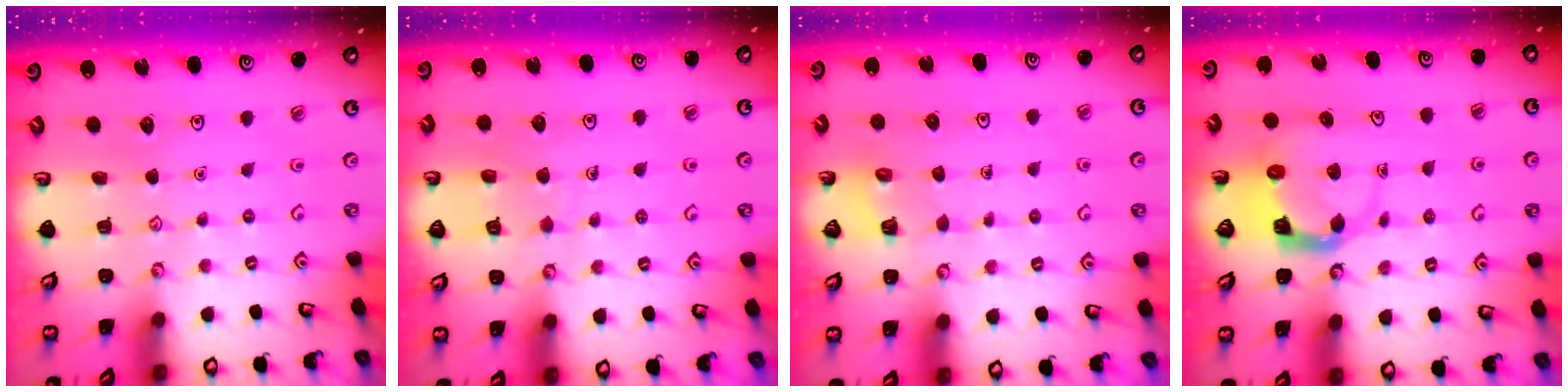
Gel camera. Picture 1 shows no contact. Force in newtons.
{"total": 5.6, "press": 5.6, "slide": 0.2}
{"total": 3.7, "press": 3.6, "slide": 0.2}
{"total": 3.8, "press": 3.7, "slide": 0.7}